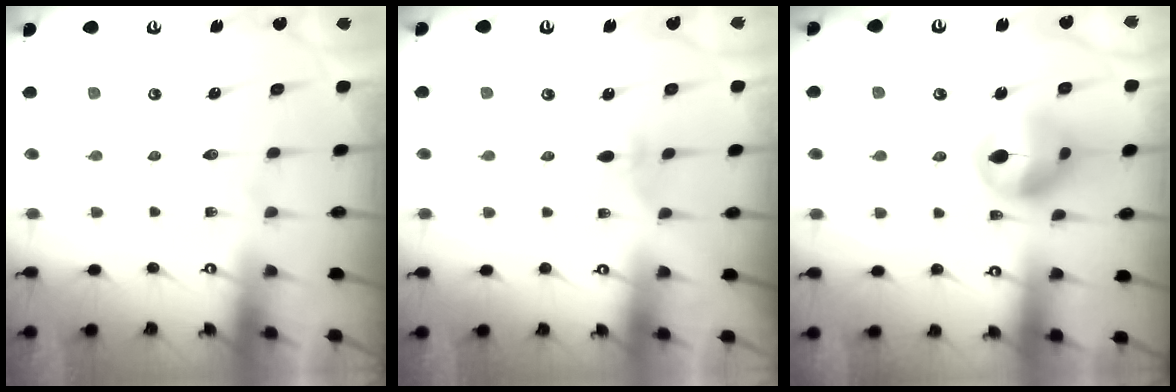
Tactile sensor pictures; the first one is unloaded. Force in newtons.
{"total": 3.0, "press": 2.9, "slide": 0.5}
{"total": 13.3, "press": 13.2, "slide": 1.7}